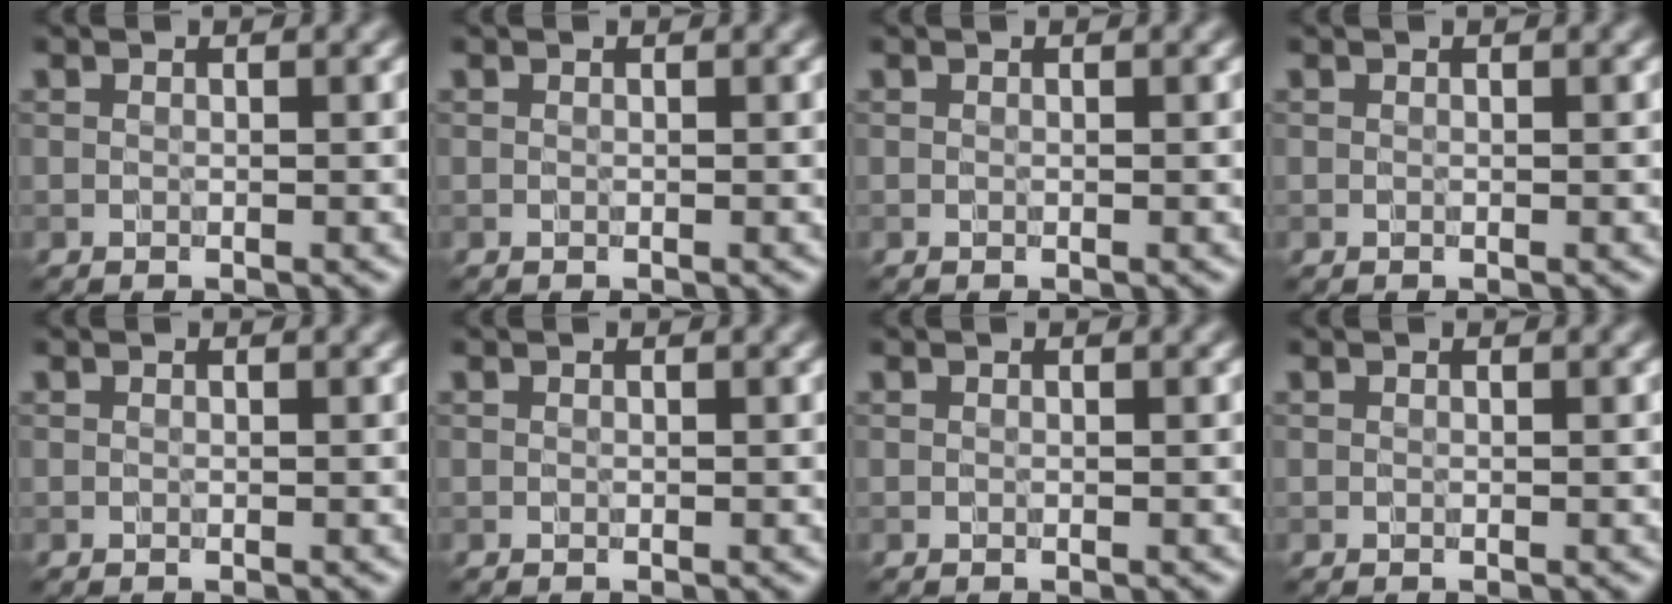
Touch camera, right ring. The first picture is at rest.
{"total": 0.0}
{"total": 0.0}
{"total": 0.0}
{"total": 0.0}
{"total": 0.0}
{"total": 0.0}
{"total": 0.0}